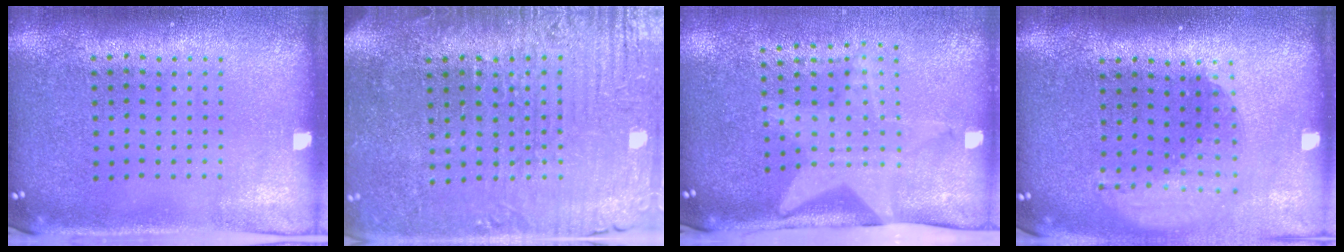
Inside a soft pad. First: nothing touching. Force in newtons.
{"total": 3.8, "press": 3.6, "slide": 1.3}
{"total": 2.1, "press": 1.5, "slide": 1.4}
{"total": 1.8, "press": 1.4, "slide": 1.2}